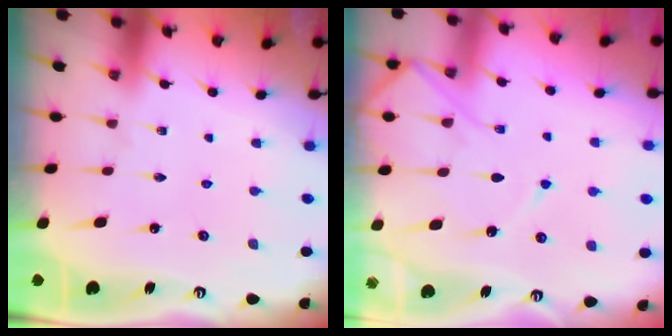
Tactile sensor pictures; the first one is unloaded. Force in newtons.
{"total": 9.9, "press": 9.9, "slide": 1.0}